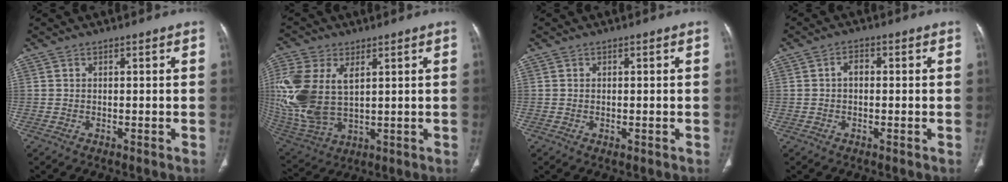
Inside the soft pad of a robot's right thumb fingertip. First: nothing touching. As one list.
[{"total": 17.2, "force": [3.7, 10.2, 13.3], "torque": [-0.311, -0.011, 0.083]}, {"total": 0.6, "force": [-0.1, 0.4, 0.5], "torque": [-0.012, -0.003, 0.001]}, {"total": 2.2, "force": [-0.1, 1.5, 1.7], "torque": [-0.024, 0.008, -0.005]}]